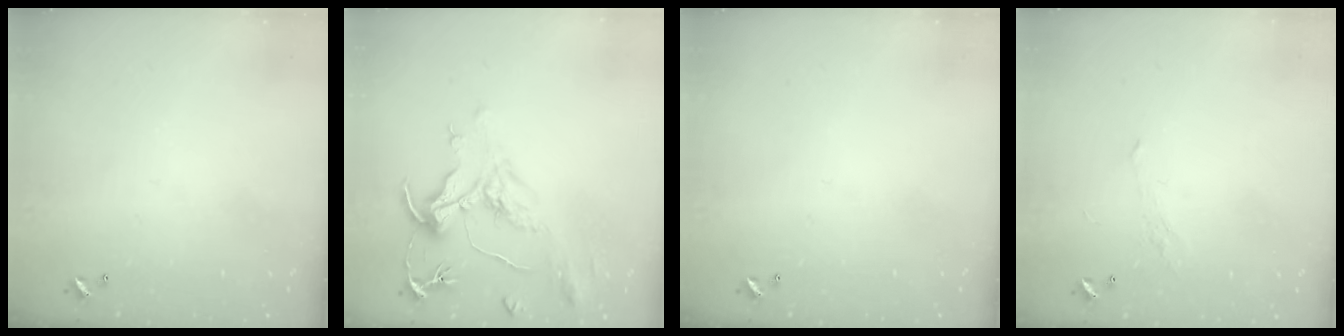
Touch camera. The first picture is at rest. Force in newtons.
{"total": 2.3, "press": 1.8, "slide": 1.3}
{"total": 0.0}
{"total": 1.1, "press": 0.8, "slide": 0.7}